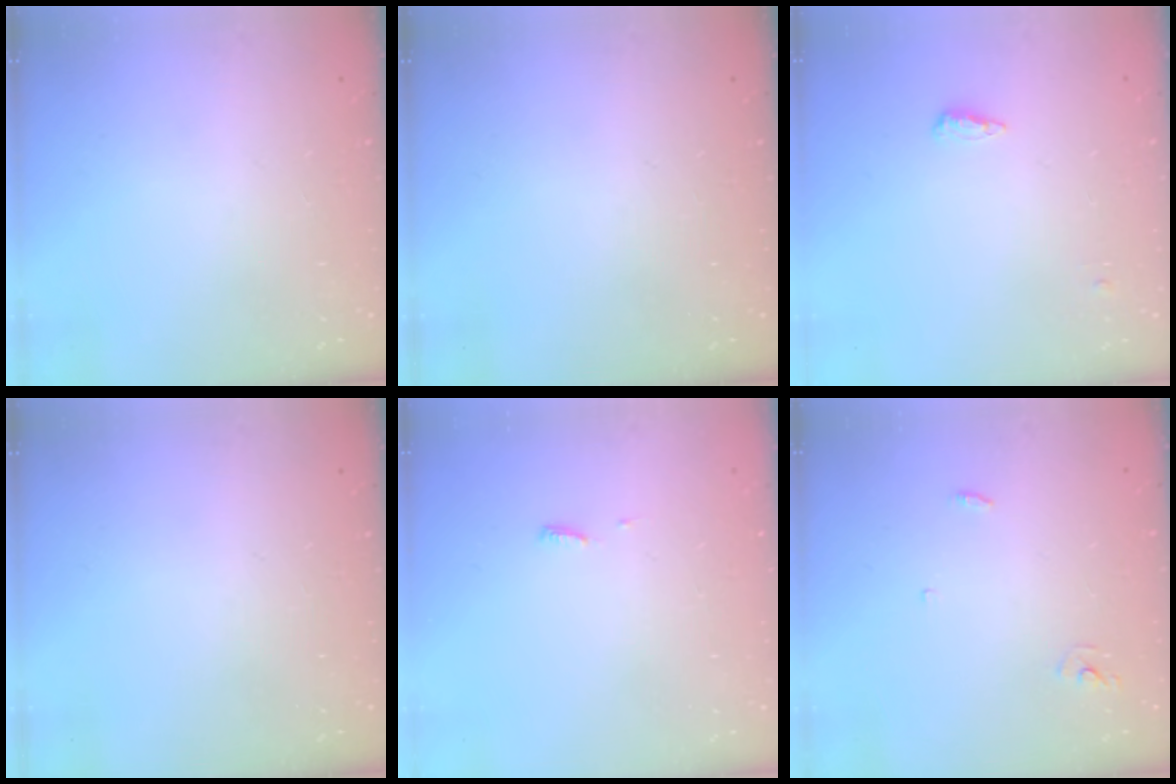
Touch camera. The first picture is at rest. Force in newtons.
{"total": 0.0}
{"total": 8.7, "press": 5.7, "slide": 6.5}
{"total": 0.0}
{"total": 3.9, "press": 3.9, "slide": 0.5}
{"total": 2.9, "press": 2.9, "slide": 0.2}